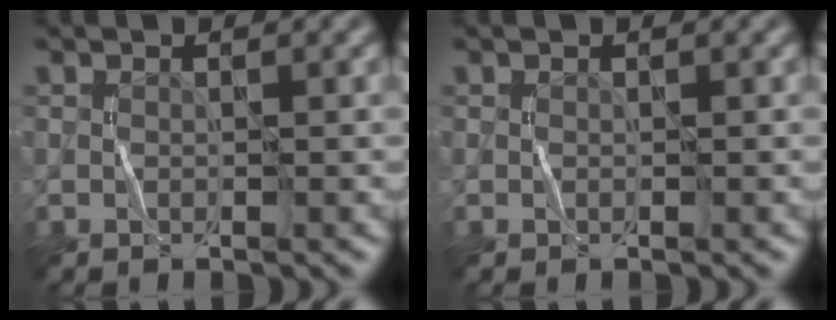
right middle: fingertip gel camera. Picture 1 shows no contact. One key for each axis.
{"total": 0.0}